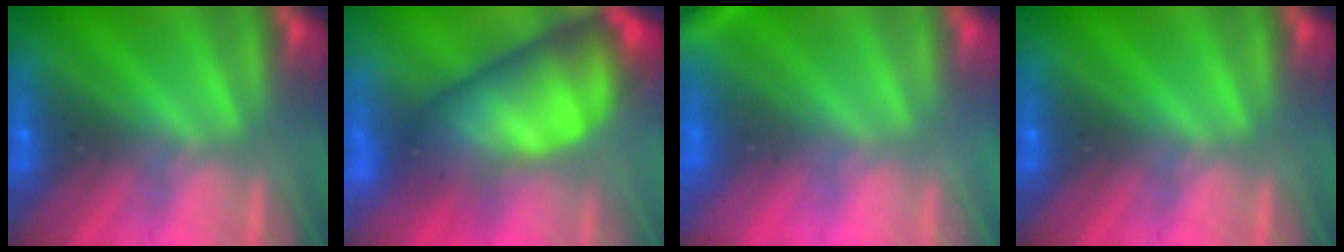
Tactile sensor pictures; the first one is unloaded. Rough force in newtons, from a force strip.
{"total": 7.5}
{"total": 2.9}
{"total": 0.0}